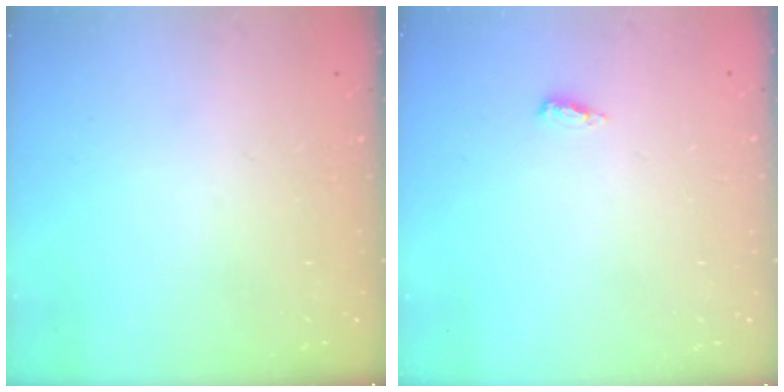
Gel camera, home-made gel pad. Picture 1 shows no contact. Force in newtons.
{"total": 2.7, "press": 2.5, "slide": 1.0}